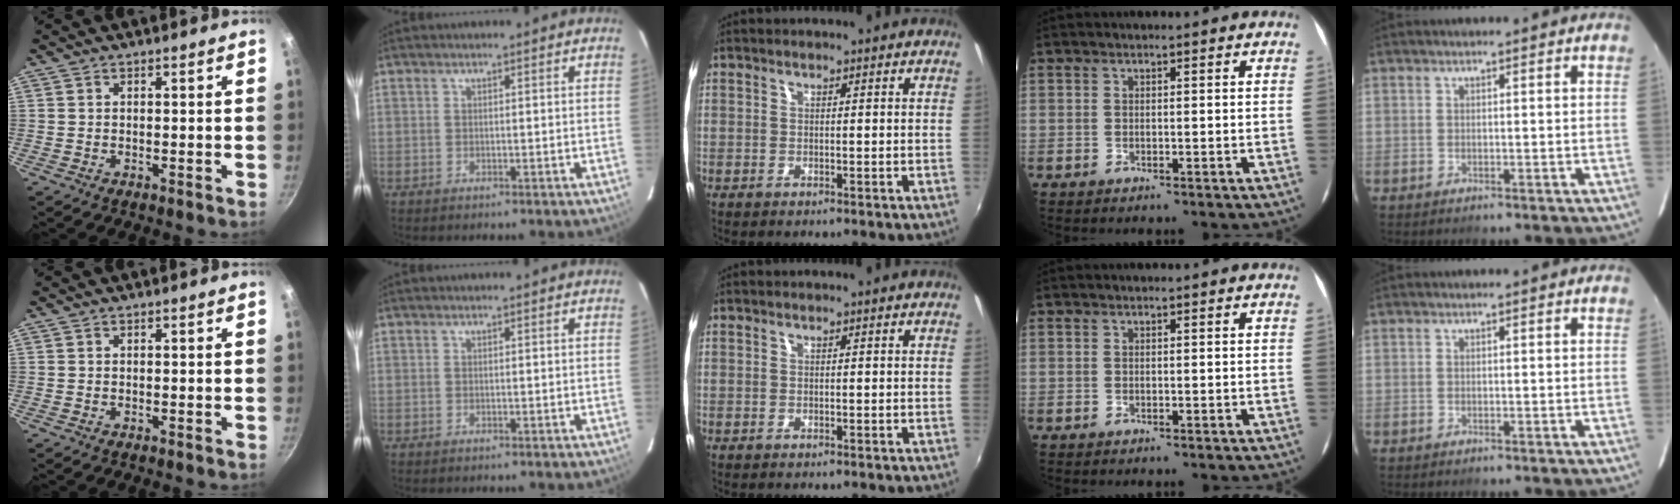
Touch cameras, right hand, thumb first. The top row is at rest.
{}